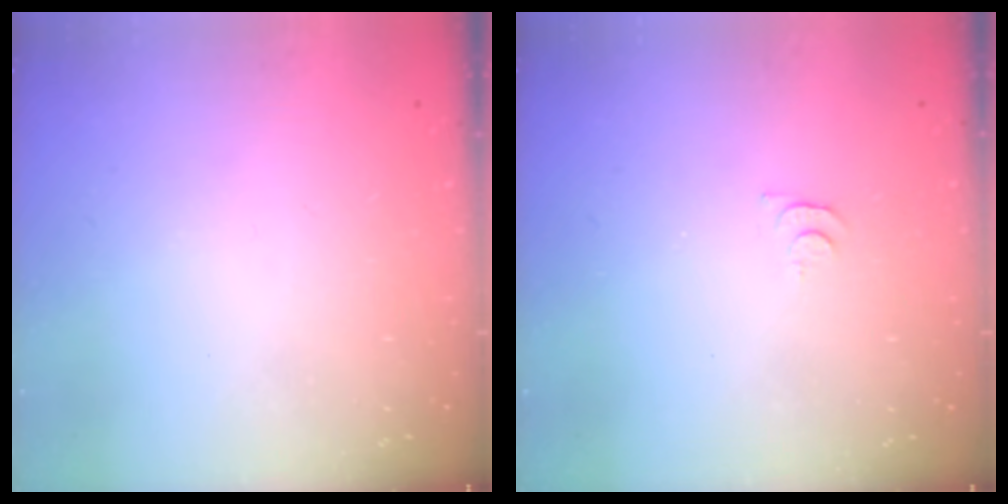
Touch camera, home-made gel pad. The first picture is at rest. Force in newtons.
{"total": 5.2, "press": 5.1, "slide": 0.5}